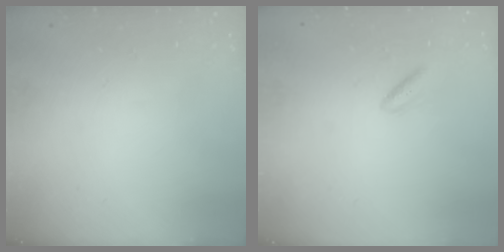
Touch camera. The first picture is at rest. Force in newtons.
{"total": 2.6, "press": 2.5, "slide": 0.9}